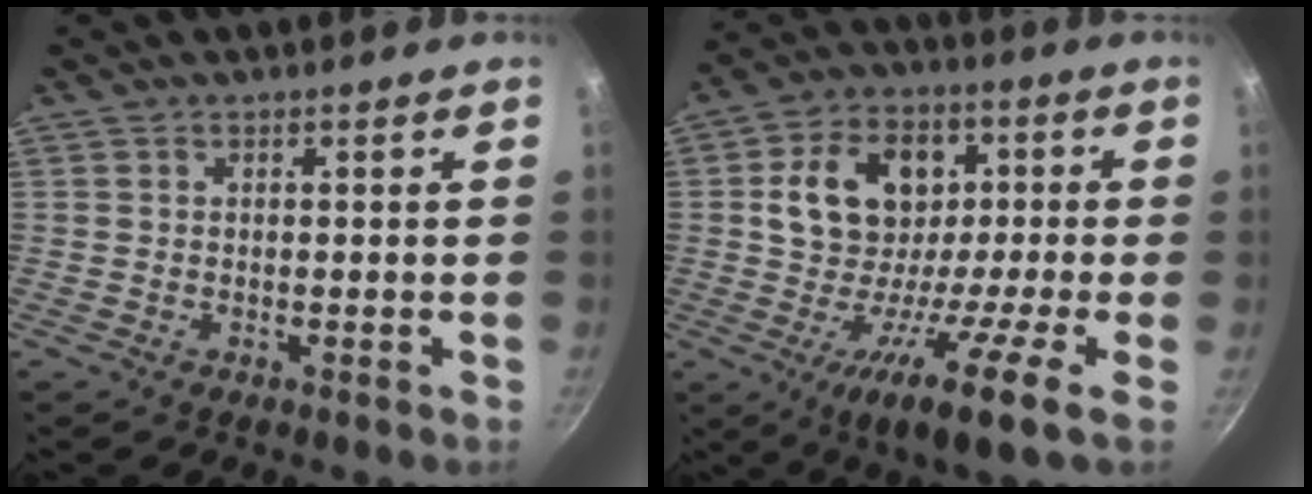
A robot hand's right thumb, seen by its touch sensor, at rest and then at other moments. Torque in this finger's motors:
{"motor_torque": [1.51, 1.77, 1.29, -1.23, 0.60]}